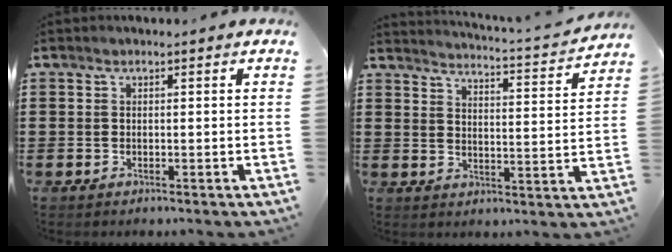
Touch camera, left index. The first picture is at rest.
{"total": 2.6, "force": [2.4, -0.8, 0.6], "torque": [-0.030, -0.032, 0.030]}